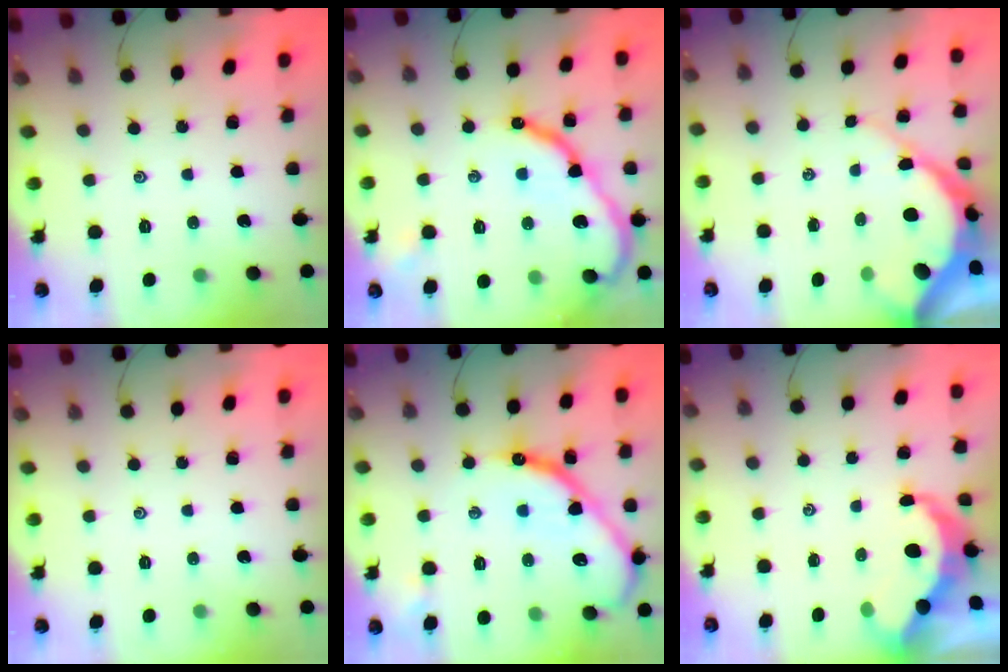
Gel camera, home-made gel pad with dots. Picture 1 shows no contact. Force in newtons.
{"total": 16.1, "press": 16.1, "slide": 1.2}
{"total": 9.9, "press": 9.9, "slide": 0.9}
{"total": 0.0}
{"total": 19.8, "press": 19.7, "slide": 1.6}
{"total": 5.0, "press": 5.0, "slide": 0.6}